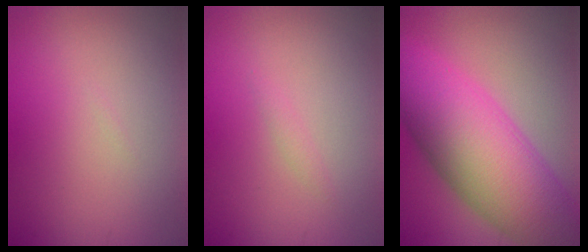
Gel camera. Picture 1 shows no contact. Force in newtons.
{"total": 0.6, "press": 0.6, "slide": 0.1}
{"total": 12.9, "press": 12.9, "slide": 0.4}